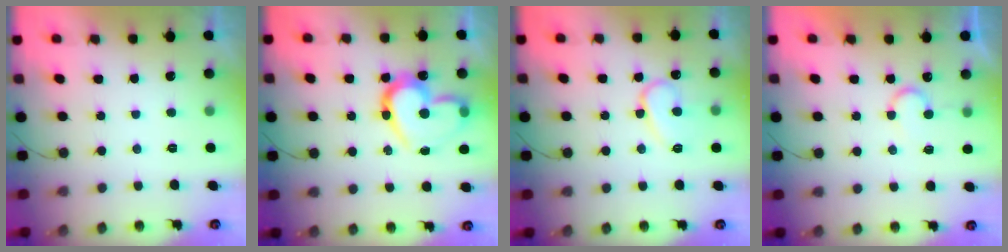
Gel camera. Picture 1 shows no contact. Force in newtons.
{"total": 18.4, "press": 18.2, "slide": 2.0}
{"total": 10.2, "press": 10.2, "slide": 1.1}
{"total": 7.3, "press": 7.3, "slide": 0.3}